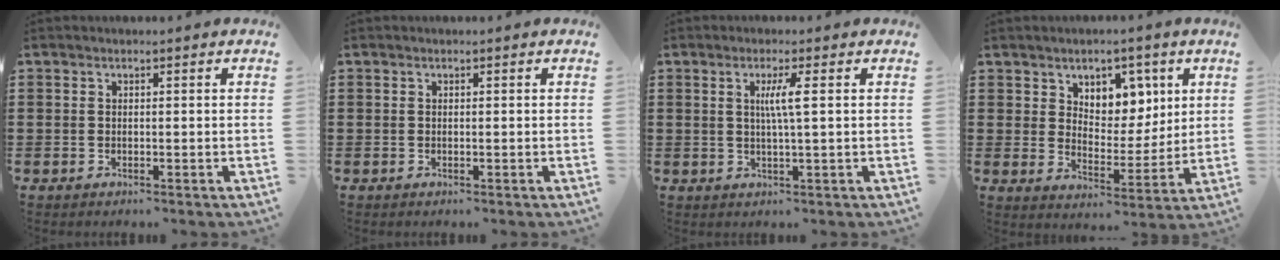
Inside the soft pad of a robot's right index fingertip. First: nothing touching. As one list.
[{"total": 0.0}, {"total": 3.5, "force": [0.7, -0.2, 3.5], "torque": [-0.068, -0.002, 0.007]}, {"total": 5.8, "force": [3.7, 4.3, 1.1], "torque": [-0.034, -0.011, 0.064]}]